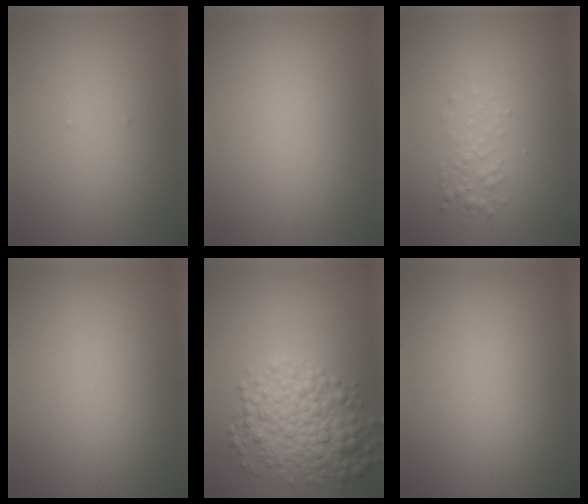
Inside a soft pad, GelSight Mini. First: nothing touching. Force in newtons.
{"total": 0.0}
{"total": 1.5, "press": 1.5, "slide": 0.1}
{"total": 0.0}
{"total": 6.0, "press": 6.0, "slide": 0.0}
{"total": 0.0}